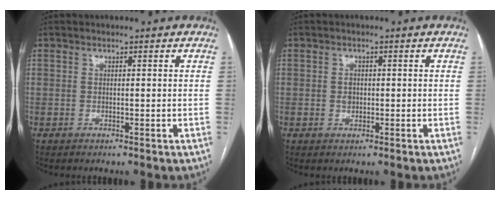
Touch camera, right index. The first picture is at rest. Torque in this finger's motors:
{"motor_torque": [0.47, 0.17, 0.00, 0.02]}